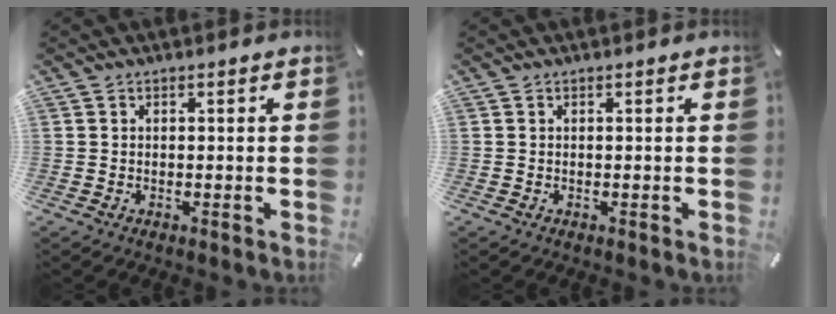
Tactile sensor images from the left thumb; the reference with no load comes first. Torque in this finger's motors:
{"motor_torque": [-0.11, 0.04, 0.00, 0.01, 0.00]}